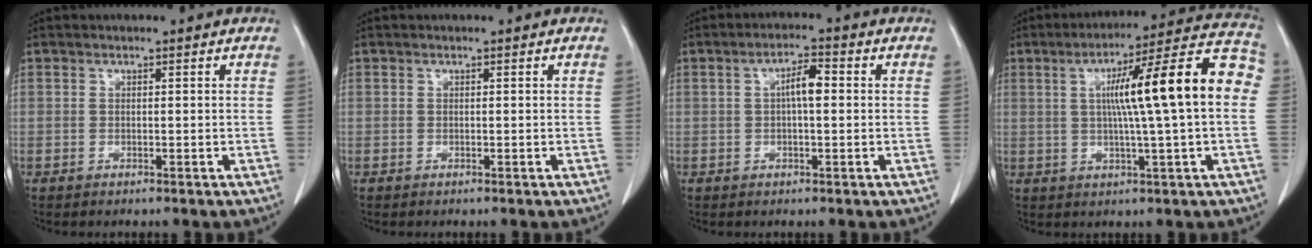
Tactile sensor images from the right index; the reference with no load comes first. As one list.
[{"total": 0.0}, {"total": 4.0, "force": [0.4, 1.0, 3.8], "torque": [-0.067, 0.010, 0.003]}, {"total": 16.5, "force": [1.7, 0.6, 16.4], "torque": [-0.233, 0.031, 0.019]}]